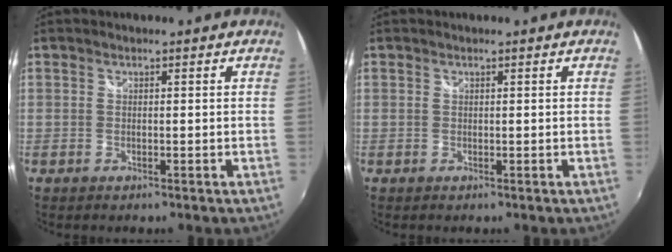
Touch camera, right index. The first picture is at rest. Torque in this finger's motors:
{"motor_torque": [-0.07, 0.16, 0.00, 0.00]}